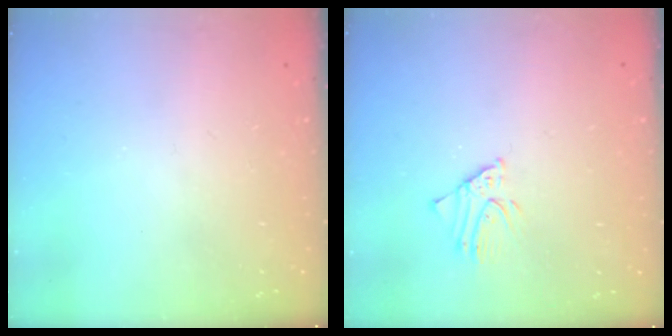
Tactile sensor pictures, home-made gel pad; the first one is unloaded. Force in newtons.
{"total": 1.5, "press": 1.5, "slide": 0.1}